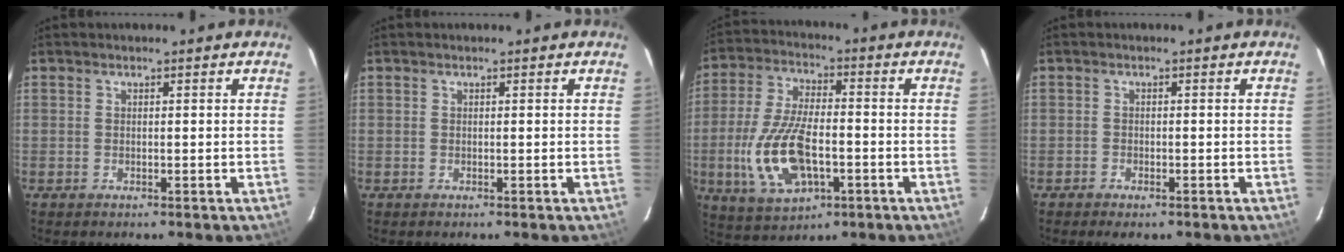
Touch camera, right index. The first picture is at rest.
{"total": 0.0}
{"total": 14.9, "force": [-3.7, 6.9, 12.7], "torque": [-0.273, -0.006, -0.060]}
{"total": 2.4, "force": [-1.8, 1.1, 1.2], "torque": [-0.031, -0.005, -0.032]}